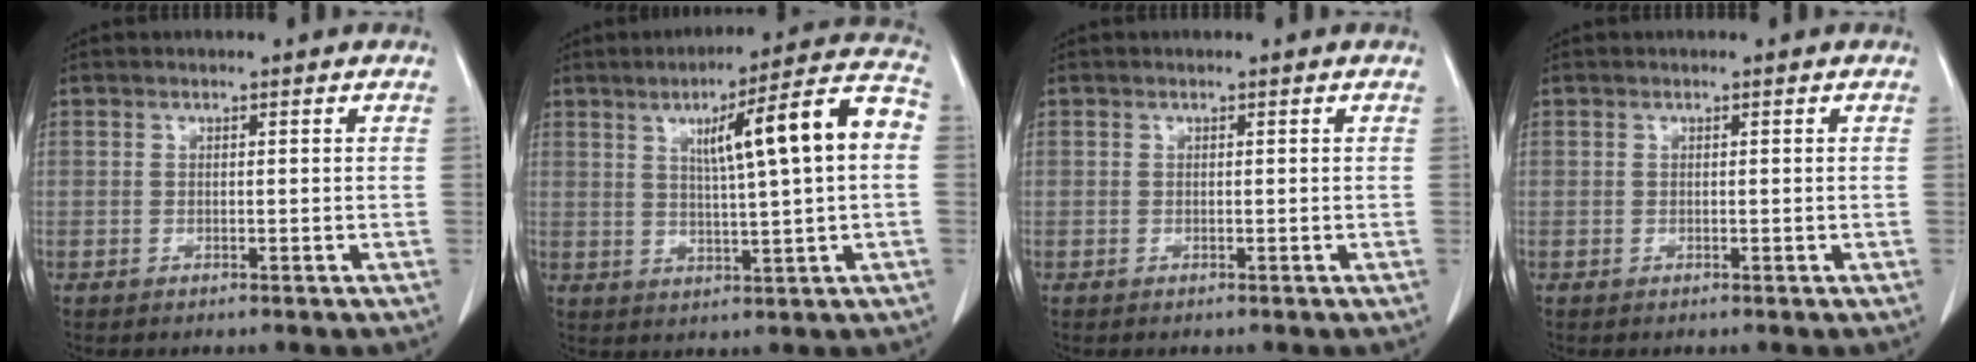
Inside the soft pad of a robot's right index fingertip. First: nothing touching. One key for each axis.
{"total": 13.3, "fx": 2.4, "fy": 0.6, "fz": 13.1, "tx": -0.189, "ty": 0.026, "tz": 0.035}
{"total": 0.0}
{"total": 0.0}